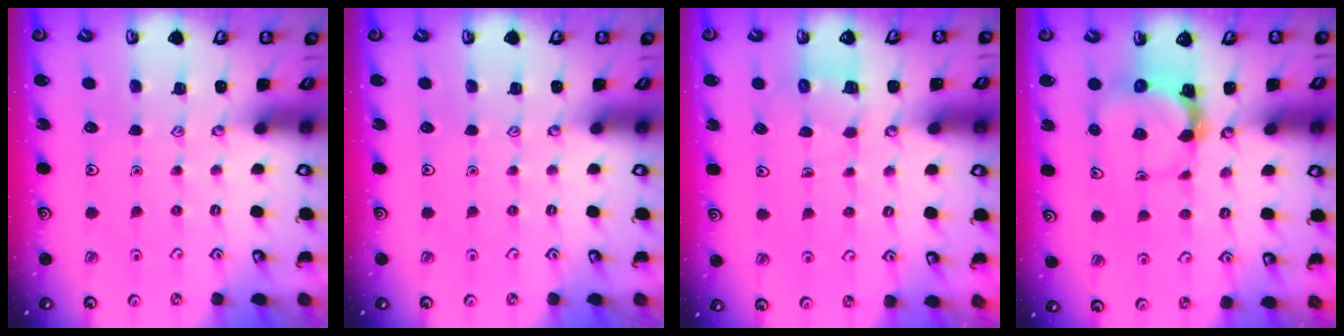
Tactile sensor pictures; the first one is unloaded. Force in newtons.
{"total": 0.0}
{"total": 5.1, "press": 5.1, "slide": 0.5}
{"total": 4.7, "press": 4.6, "slide": 0.8}